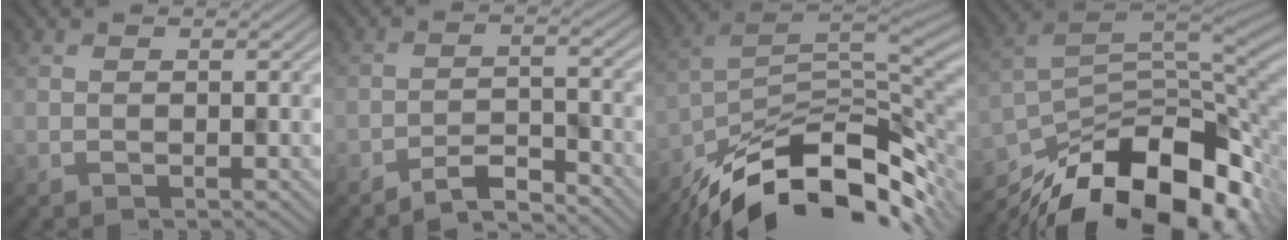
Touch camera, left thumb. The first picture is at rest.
{"total": 4.3, "force": [-3.8, 0.4, 1.9], "torque": [-0.033, 0.008, -0.076]}
{"total": 15.4, "force": [-10.9, 5.4, 9.4], "torque": [-0.187, -0.012, -0.186]}
{"total": 17.0, "force": [-11.0, 7.4, 10.6], "torque": [-0.198, -0.027, -0.181]}